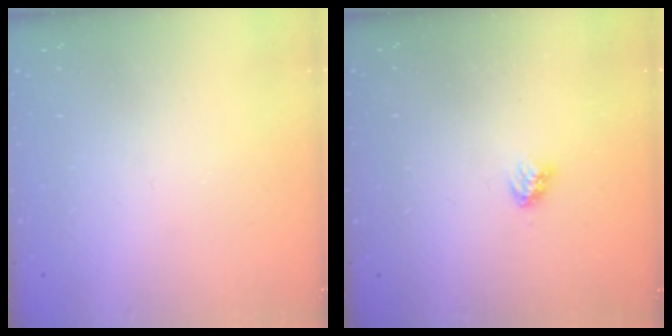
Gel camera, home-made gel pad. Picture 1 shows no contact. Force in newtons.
{"total": 3.1, "press": 3.1, "slide": 0.3}